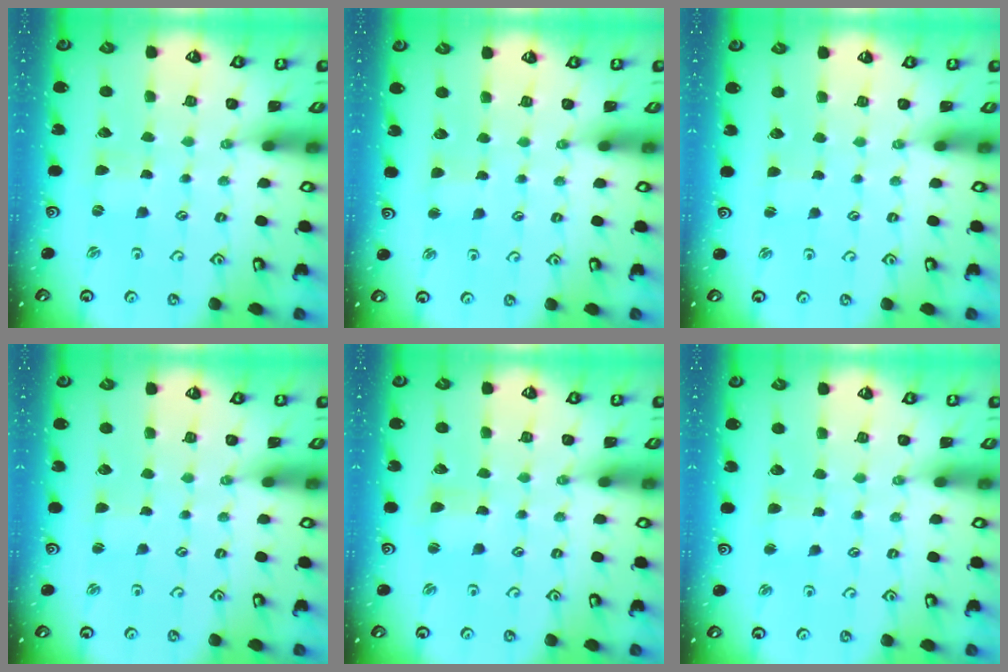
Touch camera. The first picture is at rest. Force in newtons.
{"total": 2.2, "press": 2.2, "slide": 0.2}
{"total": 0.8, "press": 0.8, "slide": 0.1}
{"total": 0.8, "press": 0.8, "slide": 0.1}
{"total": 1.2, "press": 1.1, "slide": 0.3}
{"total": 1.9, "press": 1.9, "slide": 0.3}